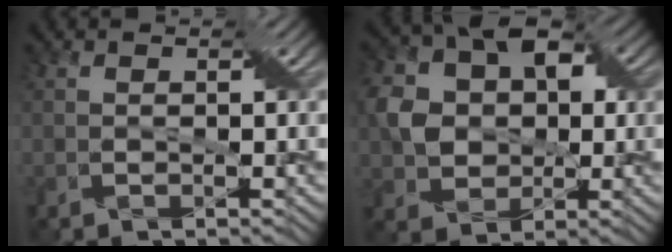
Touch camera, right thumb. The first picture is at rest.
{"total": 8.3, "force": [0.8, 6.8, 4.6], "torque": [-0.103, 0.003, 0.011]}